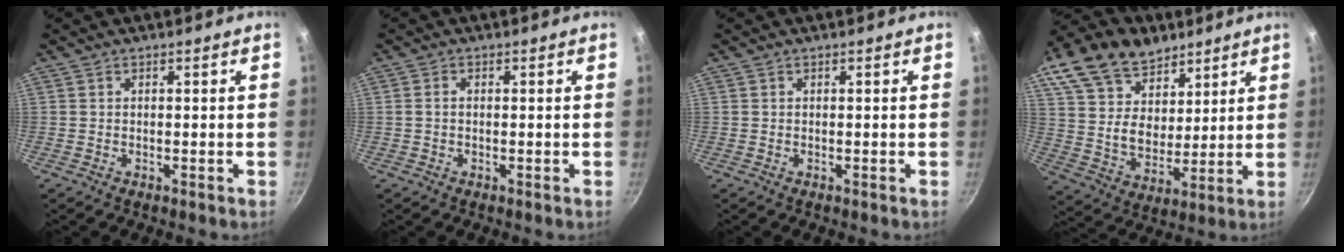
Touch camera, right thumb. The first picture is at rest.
{"total": 1.1, "force": [-0.1, 0.7, 0.8], "torque": [-0.016, 0.005, -0.002]}
{"total": 0.0}
{"total": 21.2, "force": [12.3, 13.9, 10.1], "torque": [-0.167, -0.030, 0.220]}